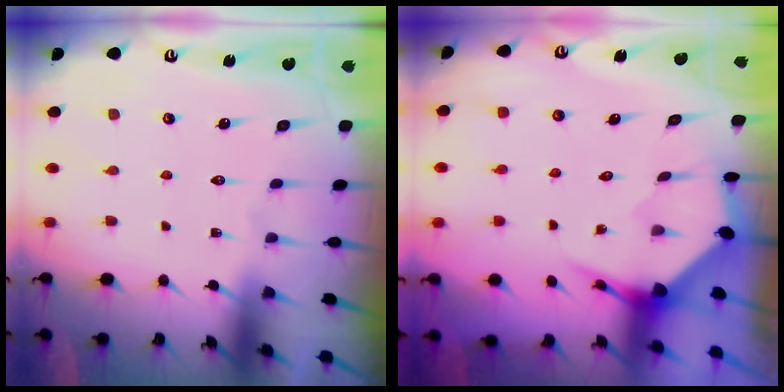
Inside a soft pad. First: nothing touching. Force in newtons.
{"total": 3.8, "press": 3.8, "slide": 0.5}